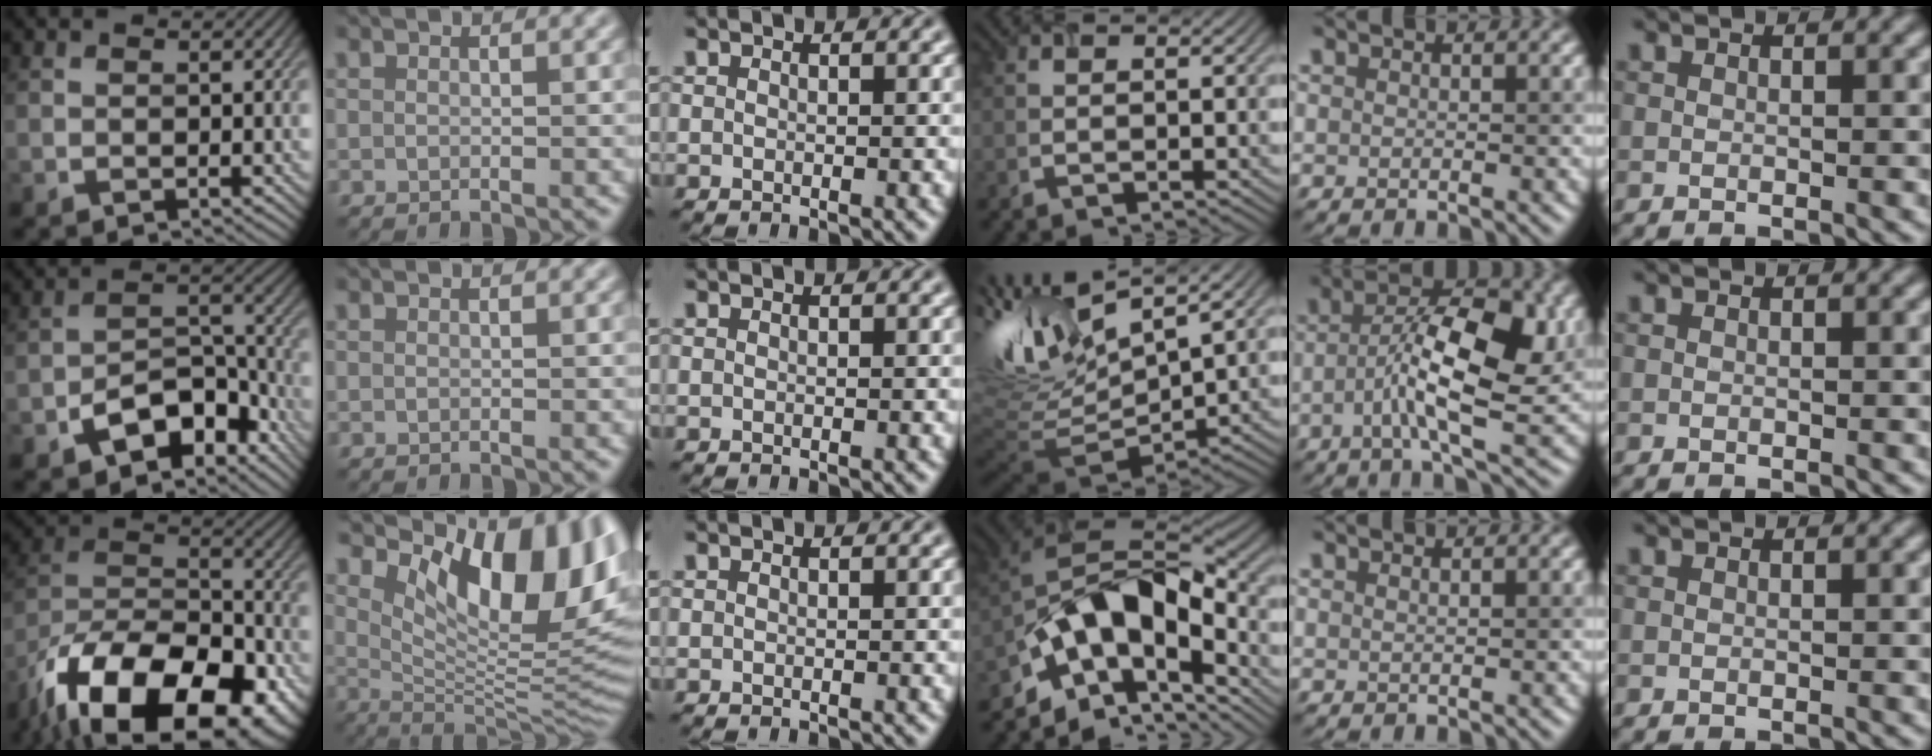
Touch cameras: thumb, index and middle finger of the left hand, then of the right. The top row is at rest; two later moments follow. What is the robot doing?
{"motion": "open", "object": "airpods case & airpods"}